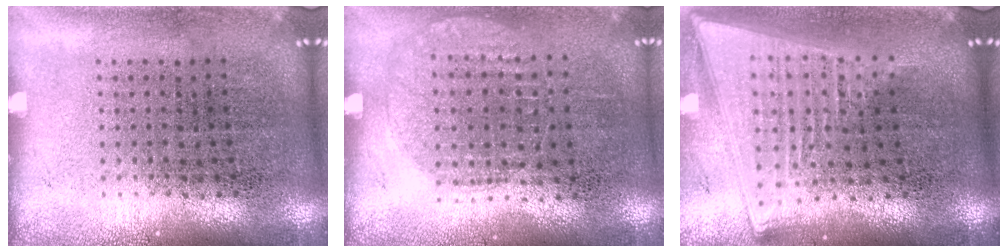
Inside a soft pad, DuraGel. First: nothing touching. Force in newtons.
{"total": 0.9, "press": 0.8, "slide": 0.4}
{"total": 2.0, "press": 1.7, "slide": 1.2}